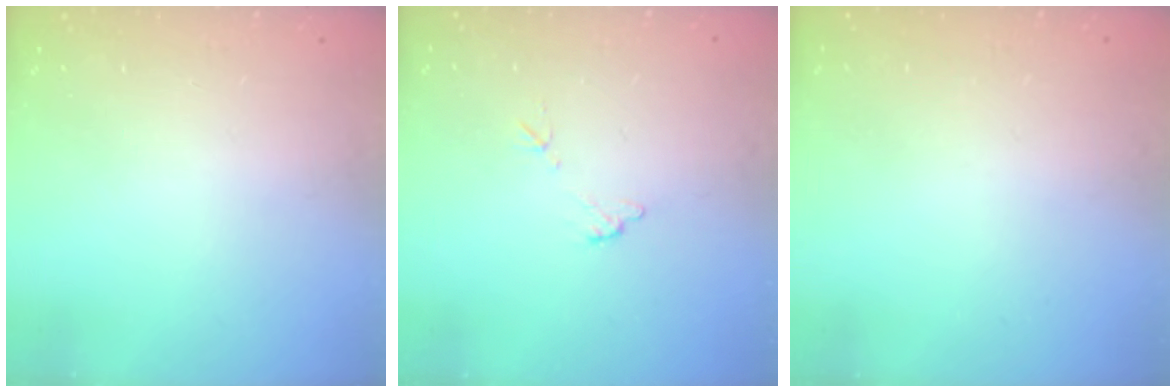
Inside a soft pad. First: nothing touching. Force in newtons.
{"total": 5.9, "press": 5.9, "slide": 0.3}
{"total": 3.0, "press": 3.0, "slide": 0.1}